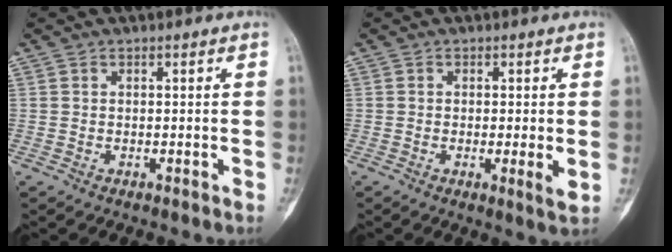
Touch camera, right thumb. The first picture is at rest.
{"total": 3.4, "force": [-0.2, 0.4, 3.3], "torque": [-0.056, -0.012, -0.008]}